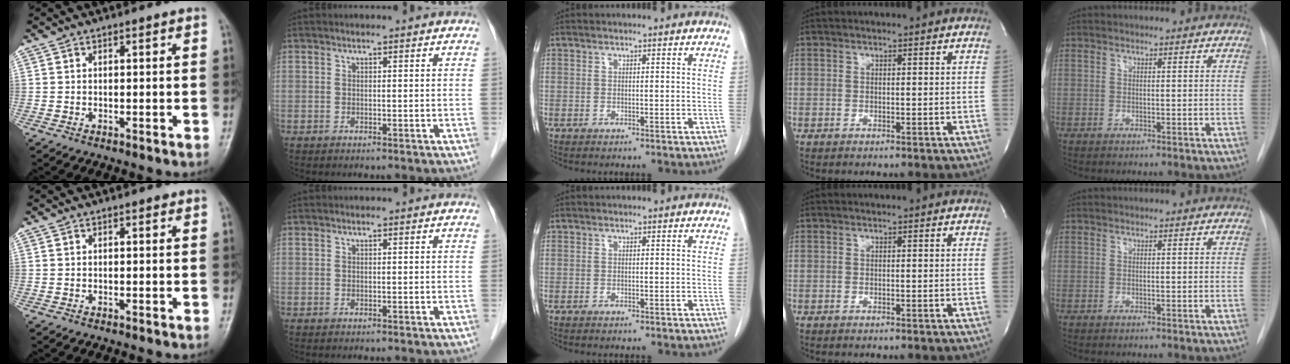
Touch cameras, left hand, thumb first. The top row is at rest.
{}